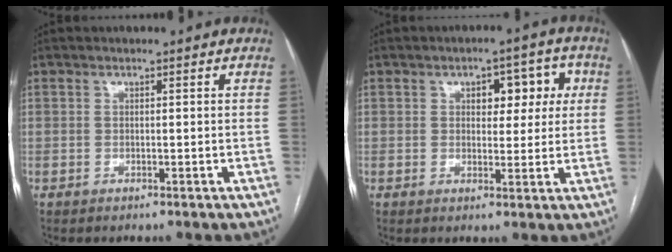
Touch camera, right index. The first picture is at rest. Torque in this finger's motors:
{"motor_torque": [0.06, 0.07, 0.06, 0.01]}